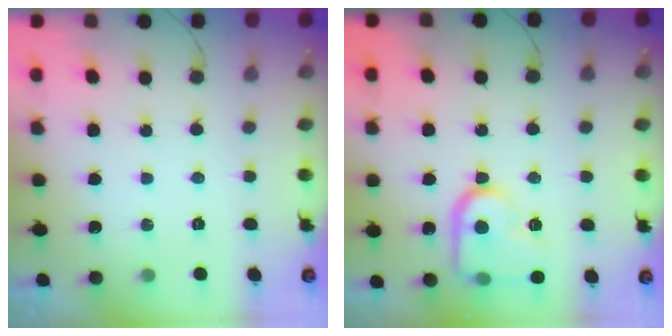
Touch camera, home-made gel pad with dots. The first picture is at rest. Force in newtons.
{"total": 15.2, "press": 15.1, "slide": 1.3}